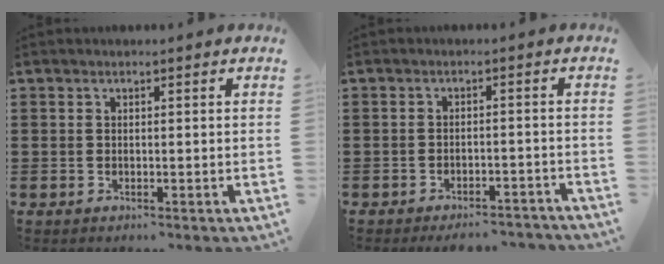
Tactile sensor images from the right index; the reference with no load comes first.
{"total": 2.9, "force": [-2.8, 0.2, 0.6], "torque": [-0.013, 0.002, -0.057]}